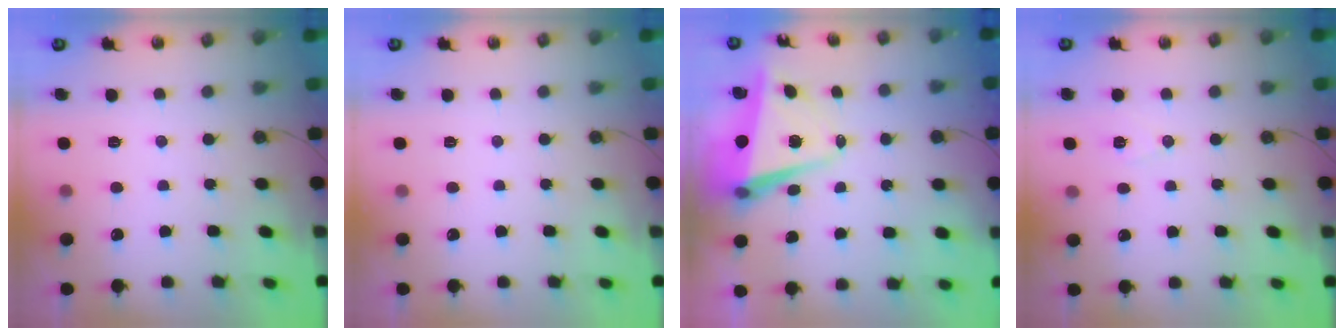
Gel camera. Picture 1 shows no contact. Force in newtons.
{"total": 0.0}
{"total": 6.7, "press": 6.6, "slide": 1.1}
{"total": 5.9, "press": 4.7, "slide": 3.6}